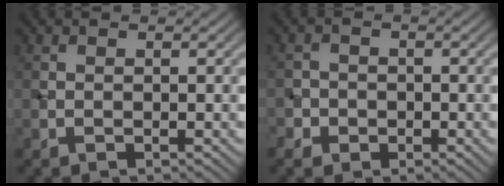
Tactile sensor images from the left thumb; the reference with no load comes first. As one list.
[{"total": 2.7, "force": [-1.0, 2.5, 0.4], "torque": [0.002, 0.005, -0.032]}]